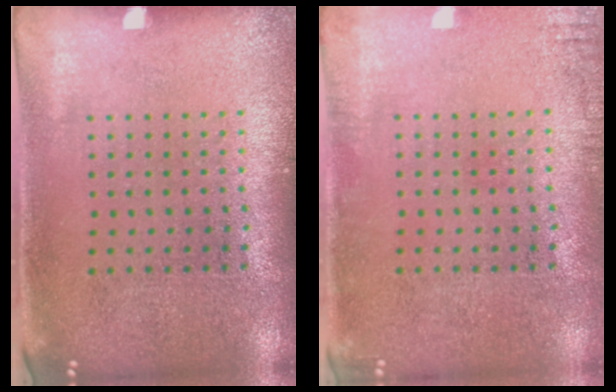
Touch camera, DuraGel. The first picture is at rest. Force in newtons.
{"total": 1.4, "press": 1.4, "slide": 0.1}